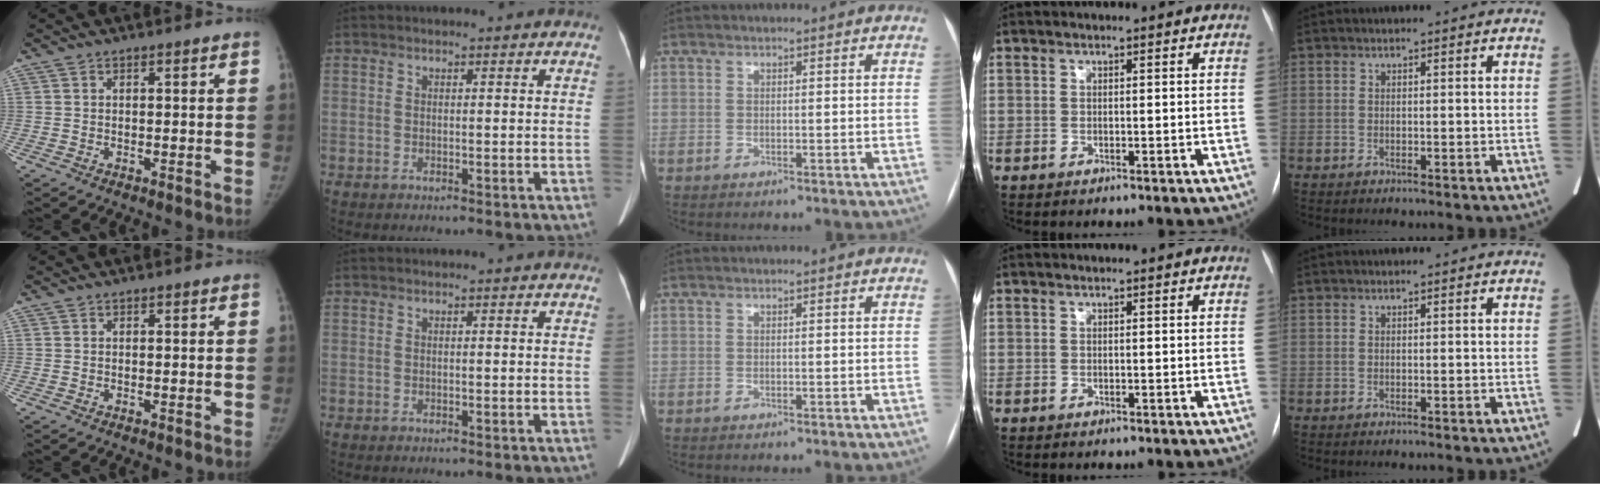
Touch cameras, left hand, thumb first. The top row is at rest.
{}